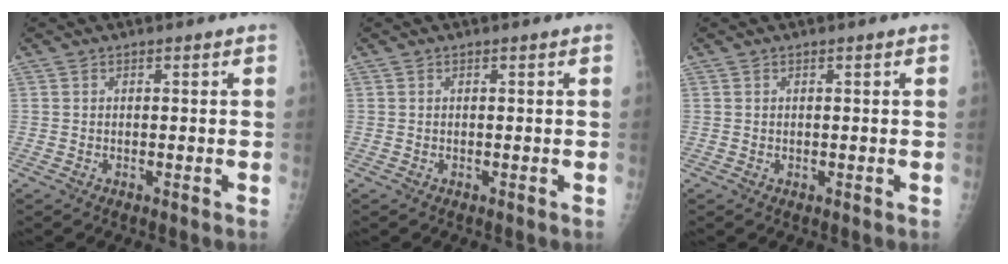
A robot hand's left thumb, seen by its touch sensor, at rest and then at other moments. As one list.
[{"total": 0.0}, {"total": 0.0}]